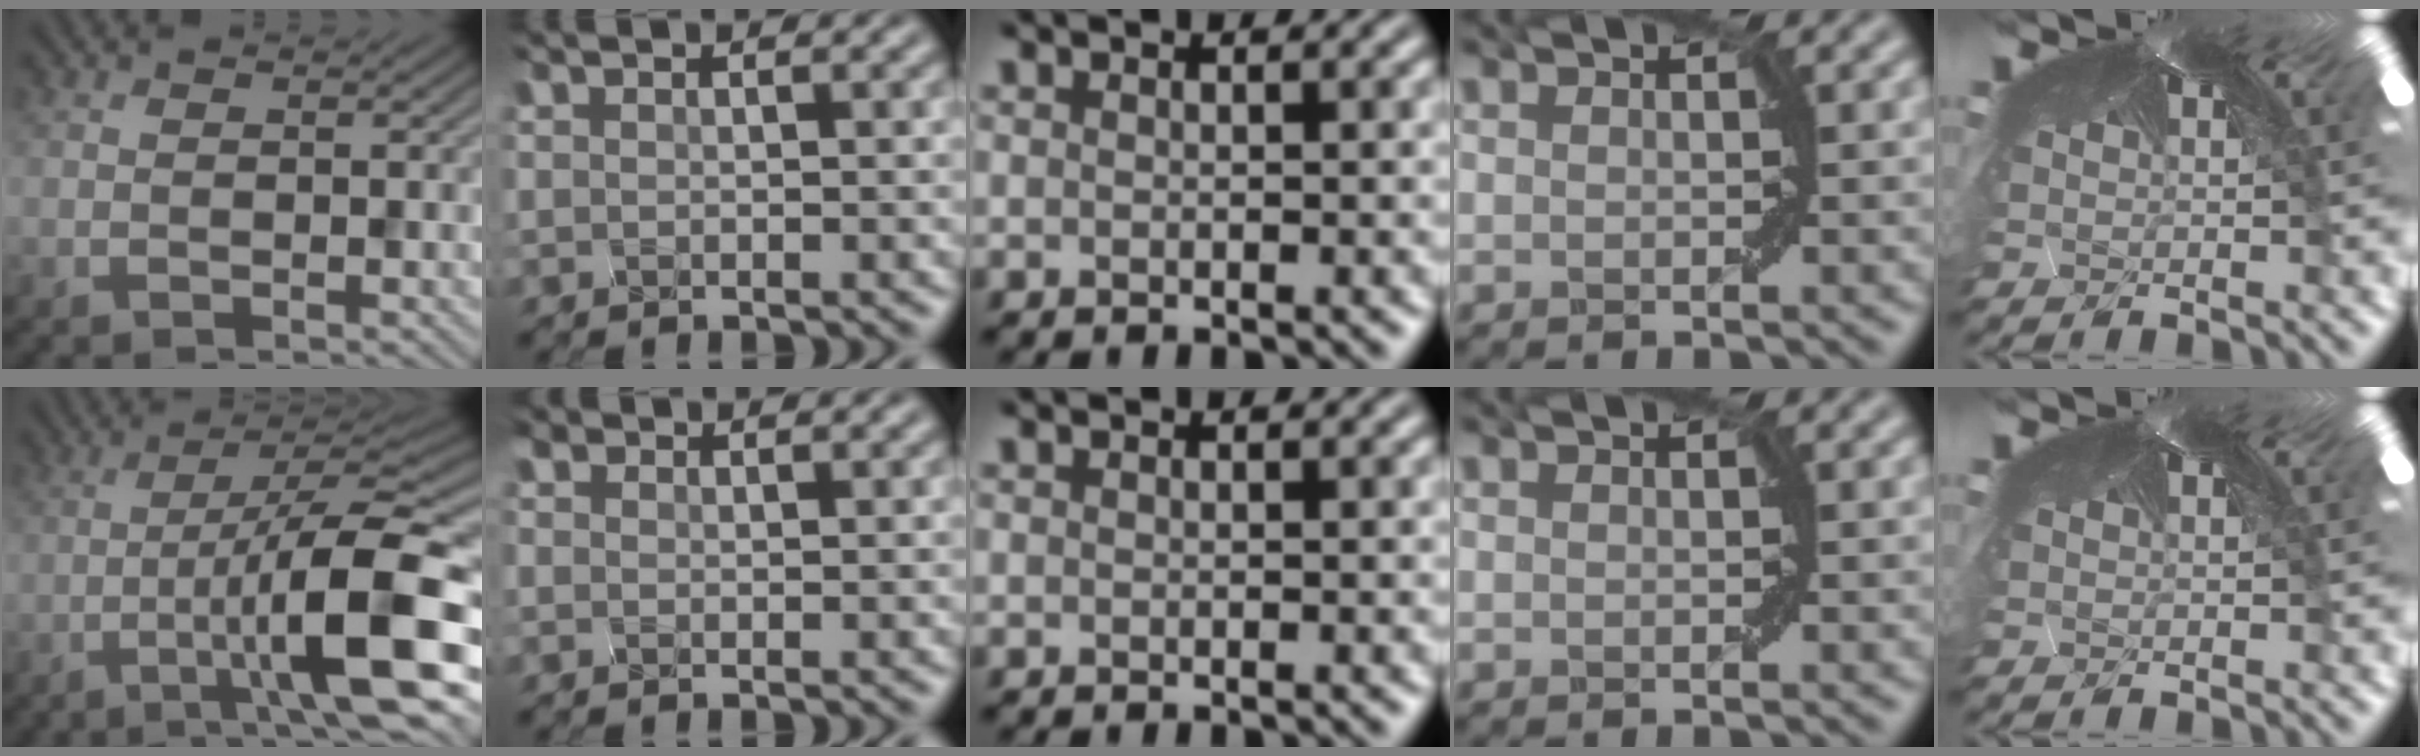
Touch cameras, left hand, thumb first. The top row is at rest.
{"thumb": {"total": 12.8, "force": [-4.3, 2.1, 11.9], "torque": [-0.179, 0.013, -0.078]}, "index": {"total": 0.7, "force": [-0.1, -0.2, -0.7], "torque": [-0.002, 0.001, 0.012]}}